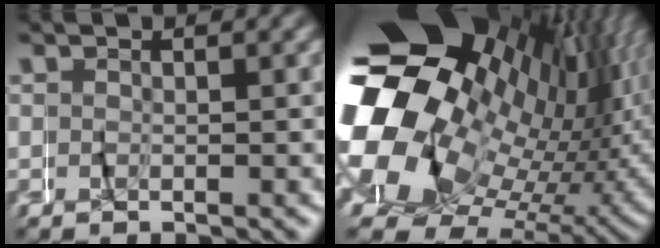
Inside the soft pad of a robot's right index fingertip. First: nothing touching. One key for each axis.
{"total": 29.0, "fx": 1.0, "fy": 20.8, "fz": 20.2, "tx": -0.292, "ty": -0.014, "tz": -0.006}